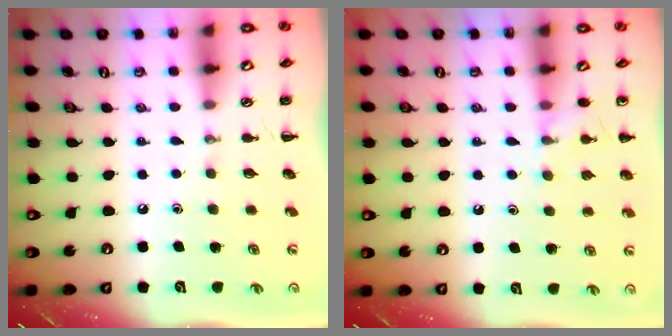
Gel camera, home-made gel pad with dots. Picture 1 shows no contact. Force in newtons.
{"total": 8.0, "press": 7.8, "slide": 1.8}